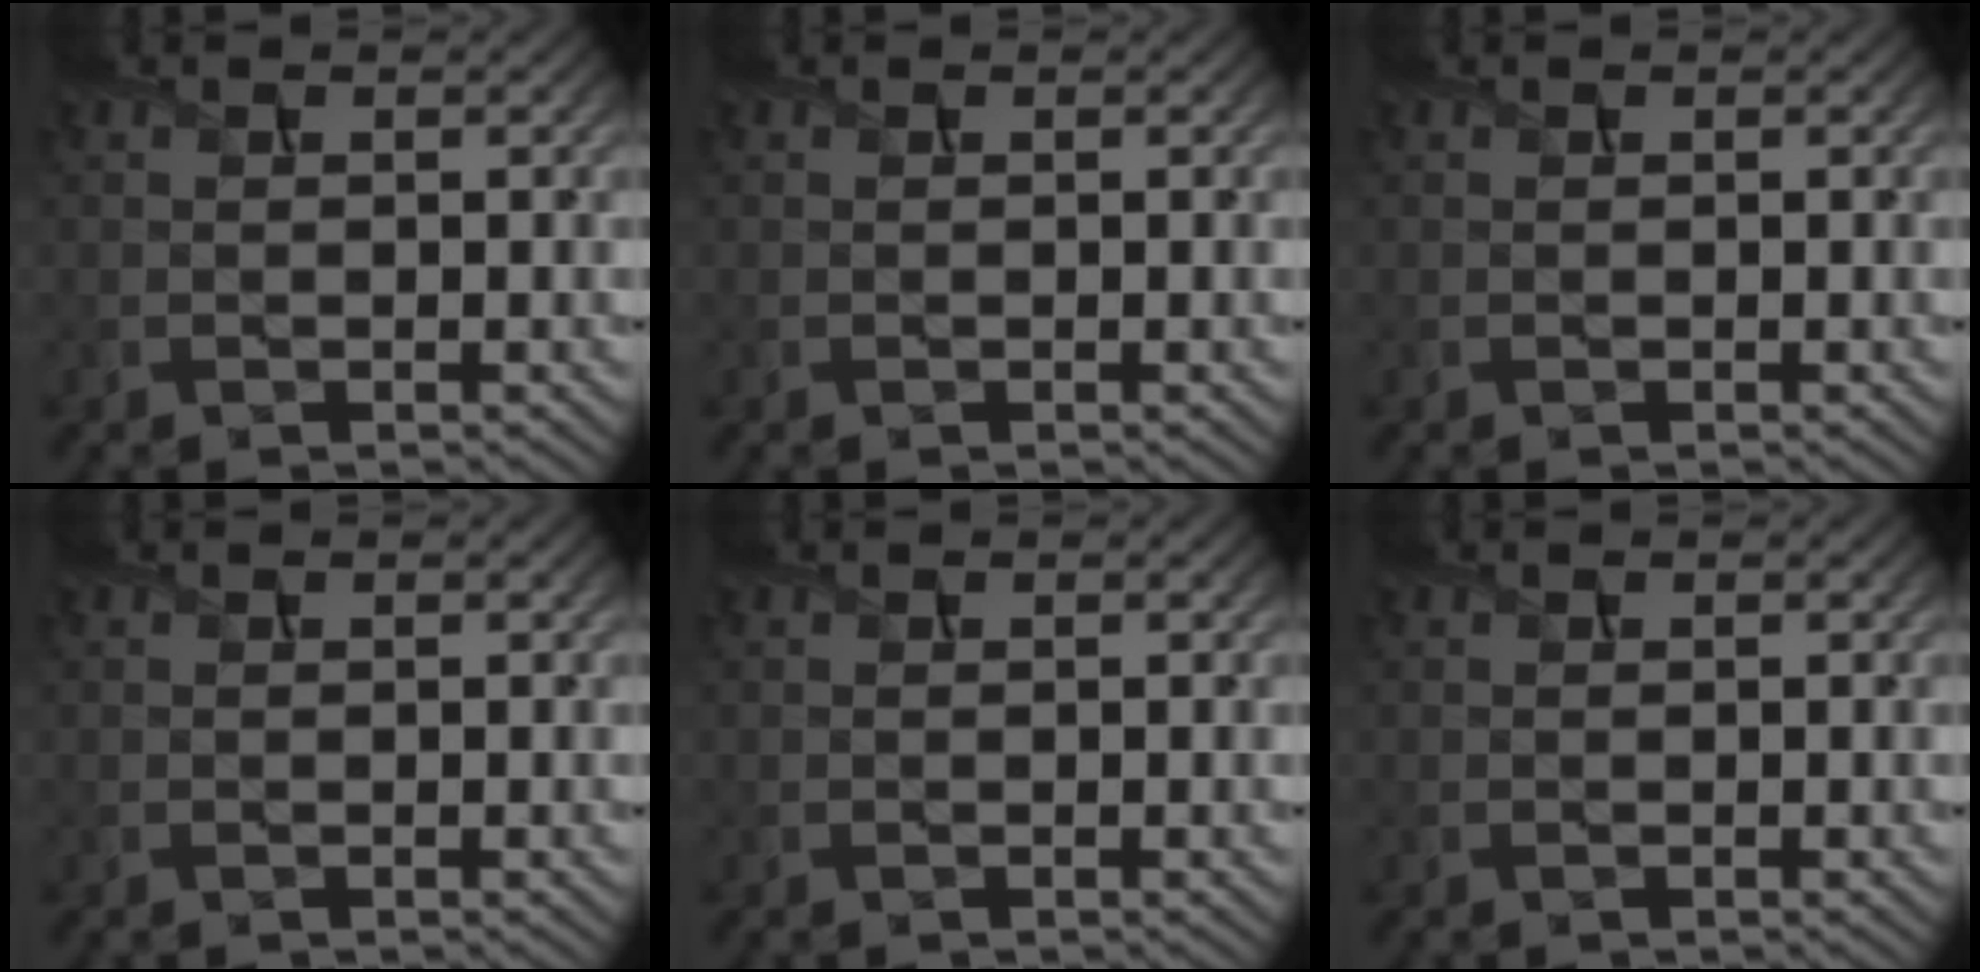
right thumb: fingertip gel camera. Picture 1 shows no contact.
{"total": 0.0}
{"total": 0.0}
{"total": 0.0}
{"total": 0.0}
{"total": 0.0}